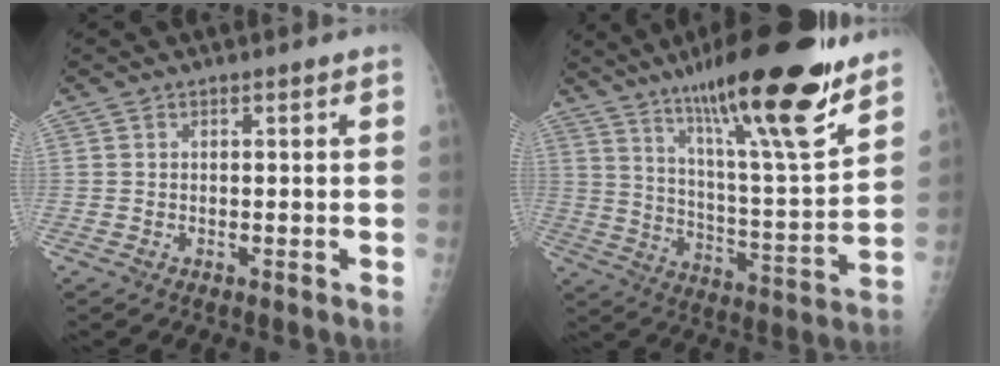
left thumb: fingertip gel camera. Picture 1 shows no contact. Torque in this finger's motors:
{"motor_torque": [1.29, -0.24, 1.46, -1.36, 0.45]}